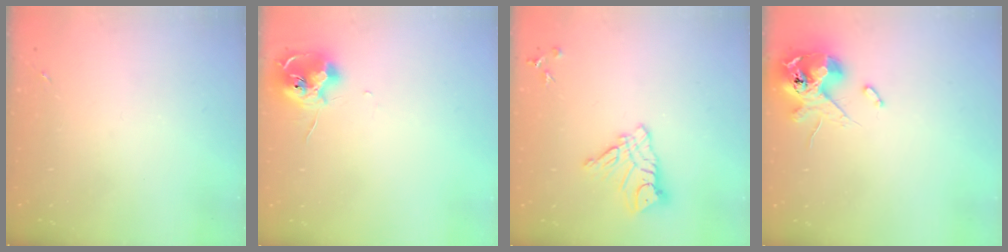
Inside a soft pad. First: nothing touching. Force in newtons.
{"total": 11.1, "press": 11.0, "slide": 0.6}
{"total": 11.6, "press": 11.6, "slide": 0.7}
{"total": 12.7, "press": 12.5, "slide": 2.1}